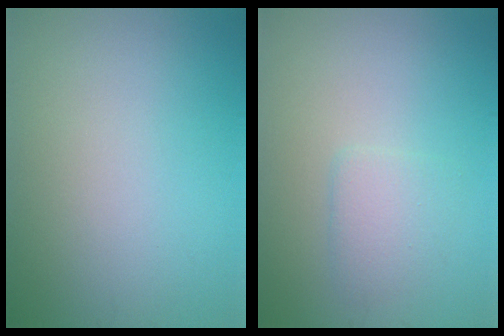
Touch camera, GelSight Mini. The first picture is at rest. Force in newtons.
{"total": 2.0, "press": 2.0, "slide": 0.2}